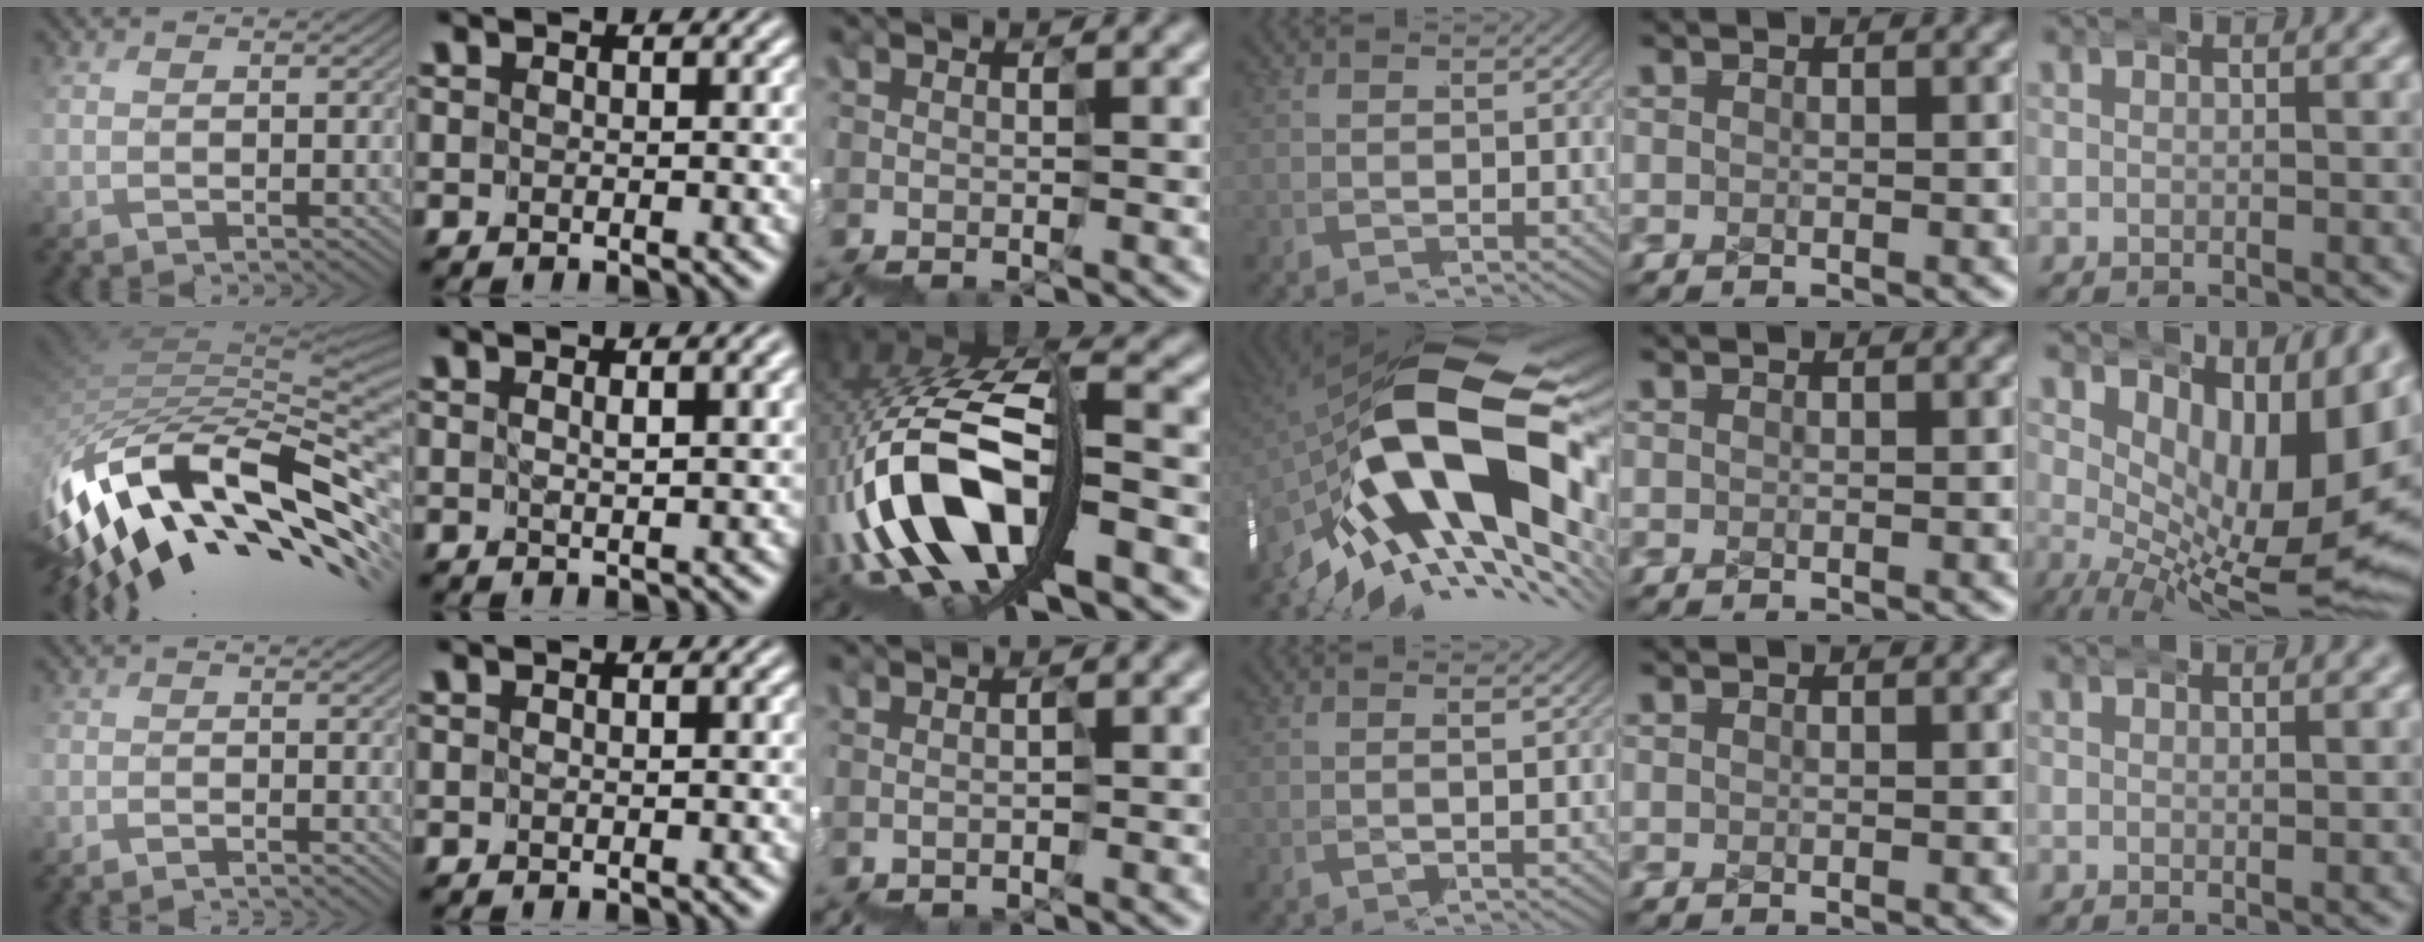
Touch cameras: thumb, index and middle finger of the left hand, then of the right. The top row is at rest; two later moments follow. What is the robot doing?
{"motion": "wrap", "object": "duck tape"}